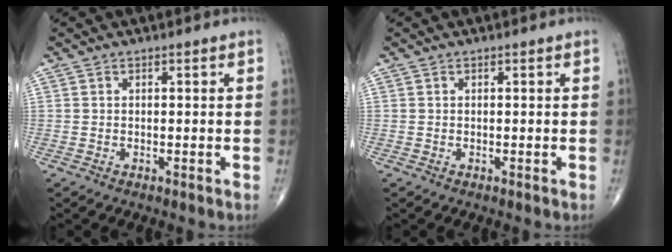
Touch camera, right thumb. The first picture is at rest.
{"total": 0.0}